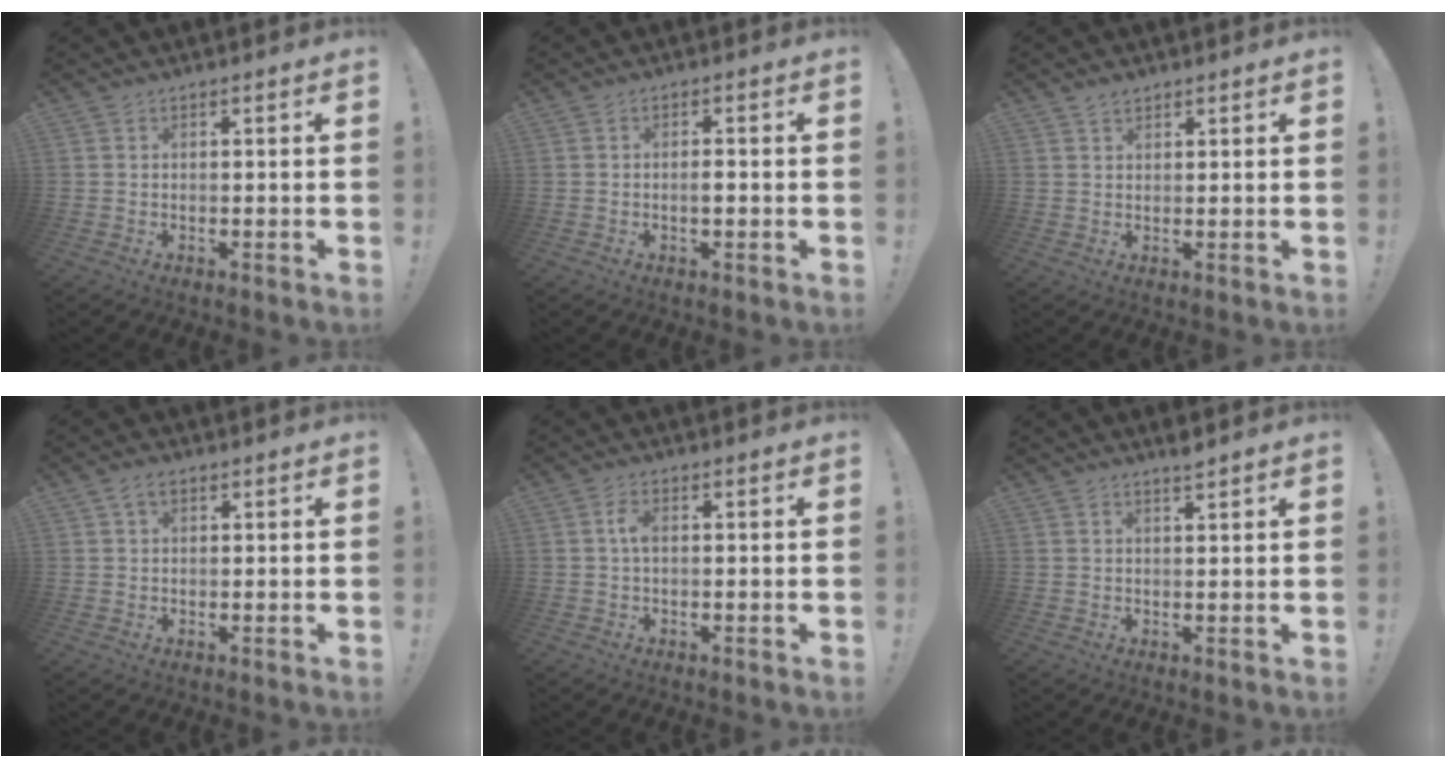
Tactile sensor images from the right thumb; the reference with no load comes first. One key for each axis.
{"total": 2.1, "fx": -0.6, "fy": 0.7, "fz": 1.9, "tx": -0.027, "ty": 0.002, "tz": -0.012}
{"total": 1.9, "fx": 1.5, "fy": 0.9, "fz": 0.6, "tx": -0.013, "ty": -0.006, "tz": 0.029}
{"total": 2.9, "fx": 1.4, "fy": 1.8, "fz": 1.8, "tx": -0.031, "ty": 0.004, "tz": 0.026}
{"total": 3.4, "fx": 0.3, "fy": 1.7, "fz": 3.0, "tx": -0.053, "ty": 0.006, "tz": 0.004}
{"total": 2.1, "fx": 1.9, "fy": -0.1, "fz": 1.0, "tx": -0.007, "ty": -0.015, "tz": 0.031}